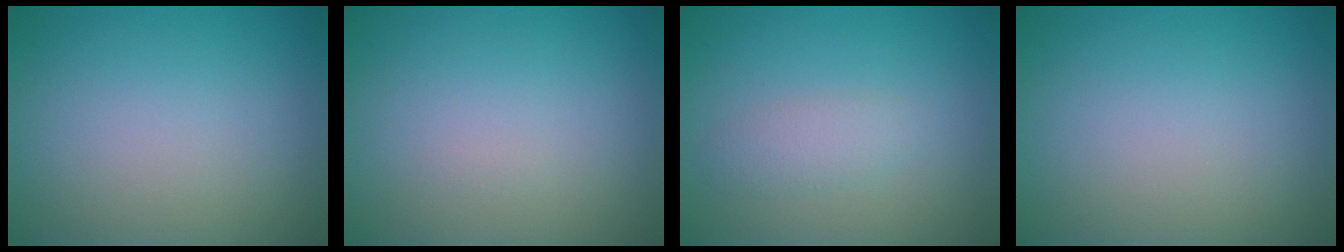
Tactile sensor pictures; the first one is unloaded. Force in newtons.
{"total": 0.0}
{"total": 1.7, "press": 1.7, "slide": 0.1}
{"total": 0.0}